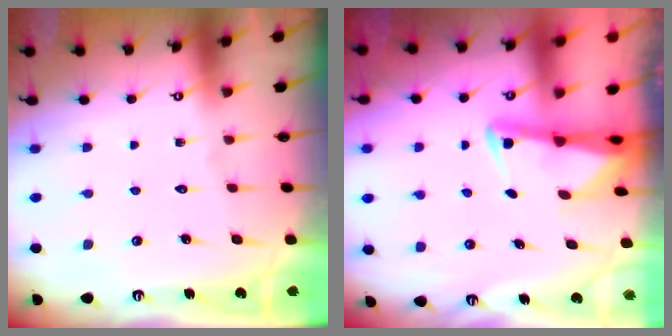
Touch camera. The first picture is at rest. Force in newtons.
{"total": 2.4, "press": 2.3, "slide": 0.6}